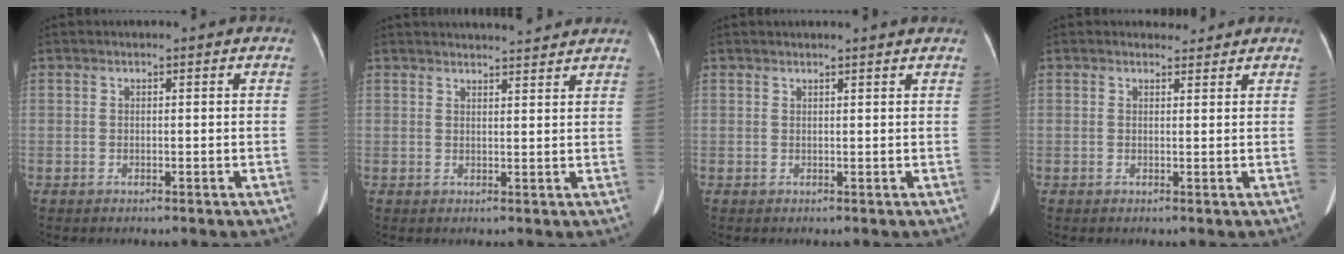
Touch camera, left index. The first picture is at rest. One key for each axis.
{"total": 6.9, "fx": 6.7, "fy": 0.1, "fz": 1.7, "tx": -0.025, "ty": 0.014, "tz": 0.078}
{"total": 3.4, "fx": 3.2, "fy": -0.1, "fz": 1.0, "tx": -0.015, "ty": 0.010, "tz": 0.033}
{"total": 1.4, "fx": 1.3, "fy": 0.6, "fz": -0.2, "tx": 0.001, "ty": -0.001, "tz": 0.018}